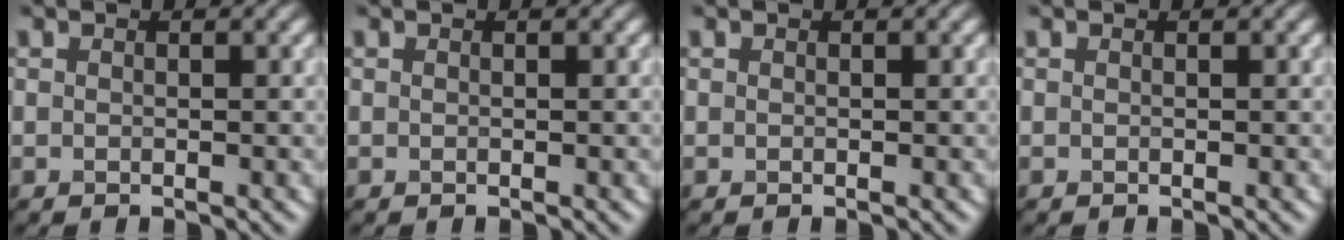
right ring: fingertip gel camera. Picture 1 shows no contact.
{"total": 0.0}
{"total": 0.0}
{"total": 0.0}